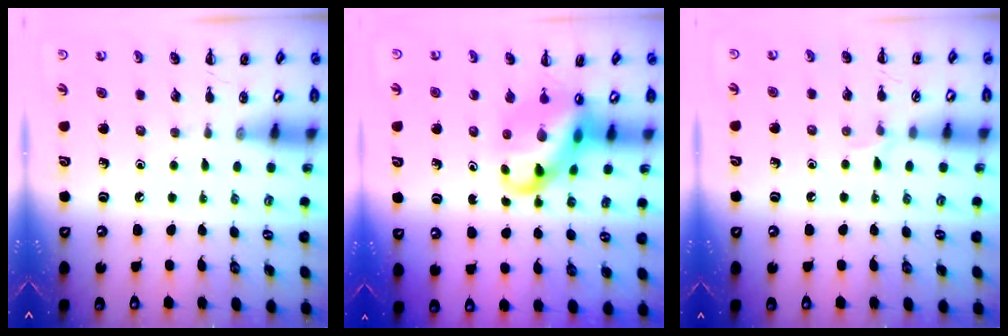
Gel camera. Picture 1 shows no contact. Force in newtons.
{"total": 9.9, "press": 9.5, "slide": 2.7}
{"total": 4.9, "press": 4.6, "slide": 1.8}